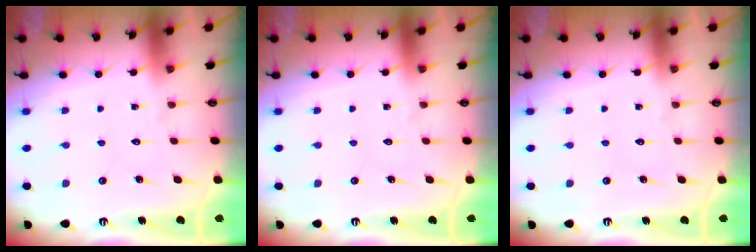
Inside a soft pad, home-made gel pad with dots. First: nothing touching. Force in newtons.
{"total": 0.0}
{"total": 0.0}